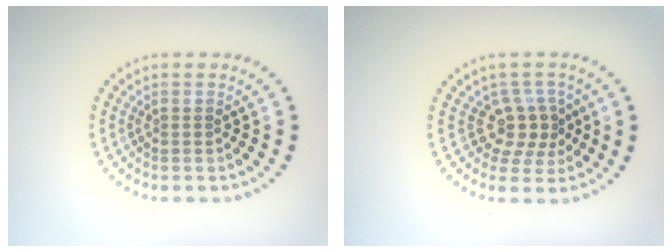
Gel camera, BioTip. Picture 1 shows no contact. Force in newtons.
{"total": 2.9, "press": 2.3, "slide": 1.8}